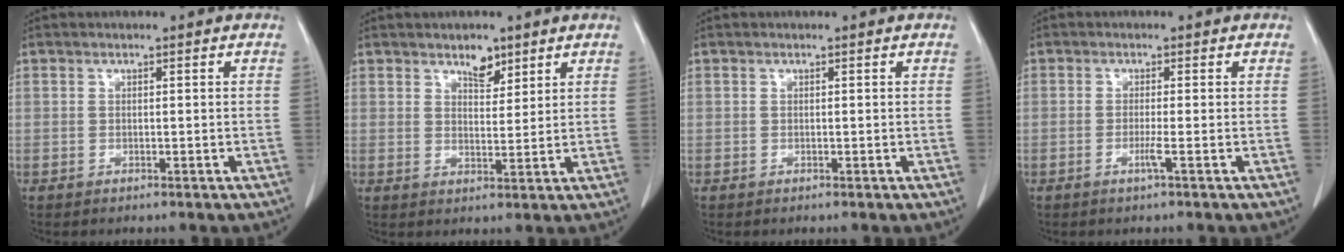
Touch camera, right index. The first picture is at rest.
{"total": 3.6, "force": [2.6, 1.7, 1.7], "torque": [-0.025, -0.004, 0.044]}
{"total": 0.0}
{"total": 1.6, "force": [-0.7, -0.4, 1.3], "torque": [-0.029, -0.002, -0.013]}